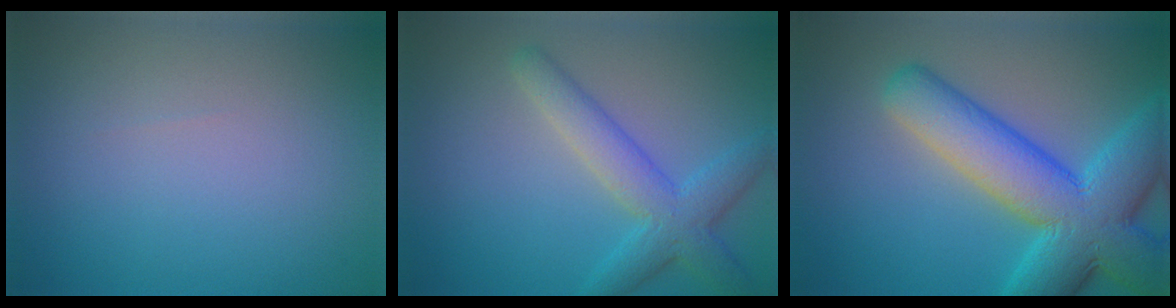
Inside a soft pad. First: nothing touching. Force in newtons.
{"total": 4.5, "press": 4.5, "slide": 0.3}
{"total": 11.1, "press": 11.1, "slide": 0.5}